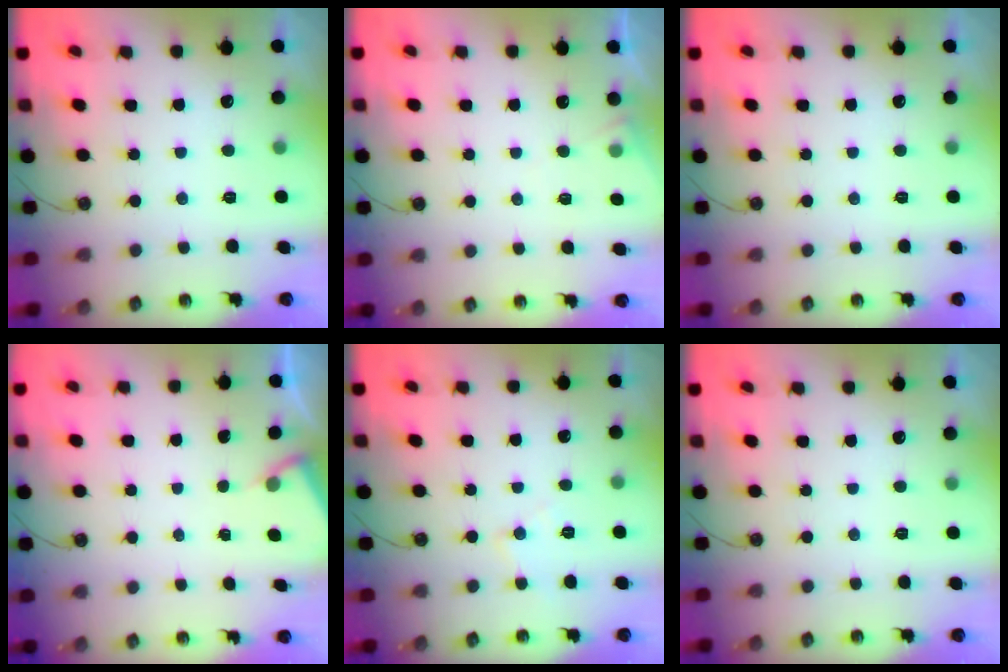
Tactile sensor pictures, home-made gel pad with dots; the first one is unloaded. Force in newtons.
{"total": 4.9, "press": 4.8, "slide": 0.7}
{"total": 0.0}
{"total": 2.3, "press": 2.3, "slide": 0.4}
{"total": 6.6, "press": 6.6, "slide": 0.3}
{"total": 0.0}